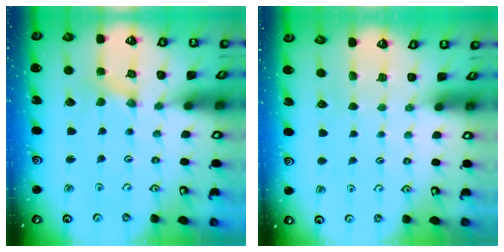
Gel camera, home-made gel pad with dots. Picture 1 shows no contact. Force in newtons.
{"total": 0.0}